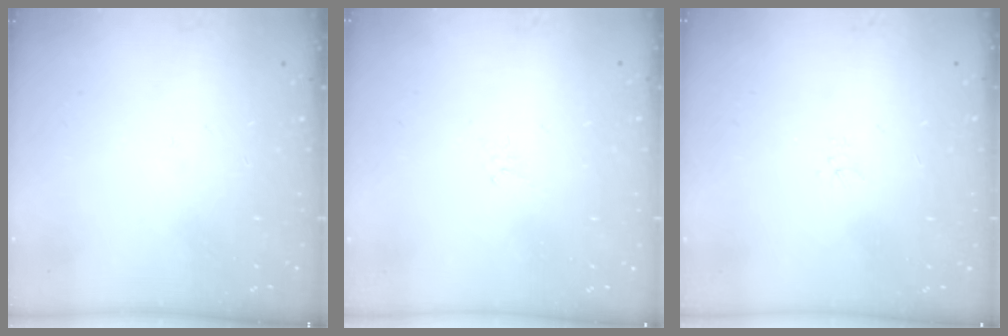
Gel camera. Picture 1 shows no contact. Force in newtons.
{"total": 2.1, "press": 2.0, "slide": 0.6}
{"total": 1.5, "press": 1.5, "slide": 0.2}